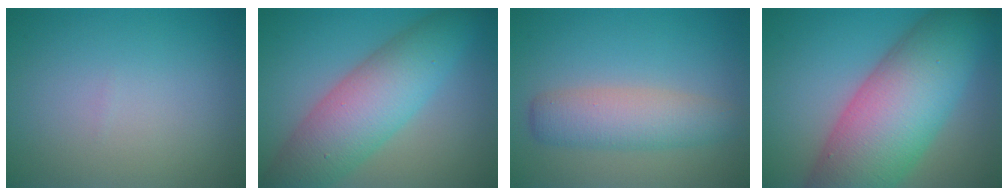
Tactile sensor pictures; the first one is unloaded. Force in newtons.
{"total": 8.2, "press": 8.2, "slide": 0.2}
{"total": 4.2, "press": 4.2, "slide": 0.1}
{"total": 13.6, "press": 13.6, "slide": 0.5}